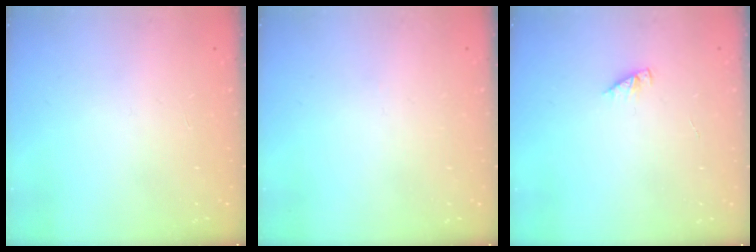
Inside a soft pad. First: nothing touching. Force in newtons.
{"total": 0.0}
{"total": 2.4, "press": 2.4, "slide": 0.3}